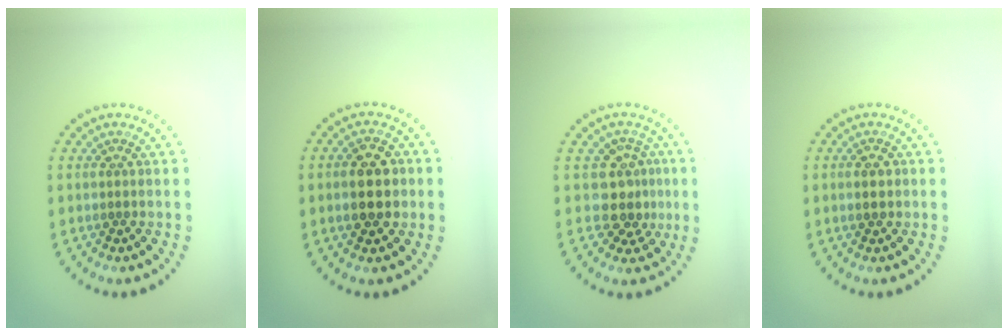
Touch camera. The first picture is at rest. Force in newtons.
{"total": 4.5, "press": 4.5, "slide": 0.4}
{"total": 3.2, "press": 2.6, "slide": 1.8}
{"total": 1.8, "press": 1.8, "slide": 0.1}